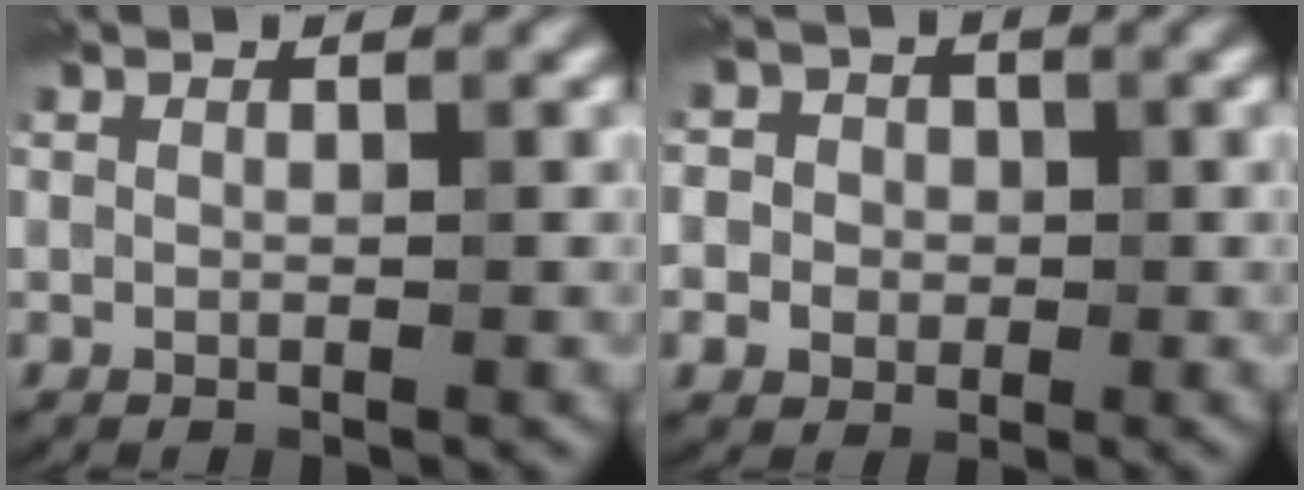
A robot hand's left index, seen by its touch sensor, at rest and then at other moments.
{"total": 5.1, "force": [0.6, 4.8, 1.8], "torque": [-0.014, 0.029, -0.023]}